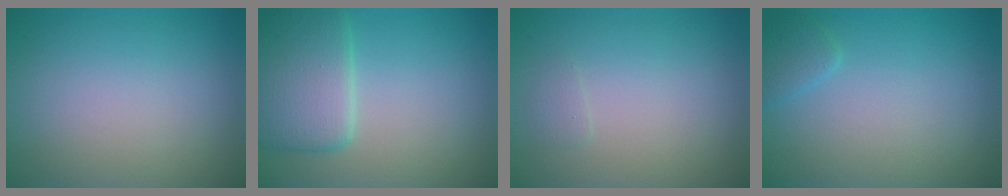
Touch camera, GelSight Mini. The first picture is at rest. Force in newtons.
{"total": 5.2, "press": 5.2, "slide": 0.4}
{"total": 0.5, "press": 0.5, "slide": 0.0}
{"total": 1.3, "press": 1.2, "slide": 0.1}